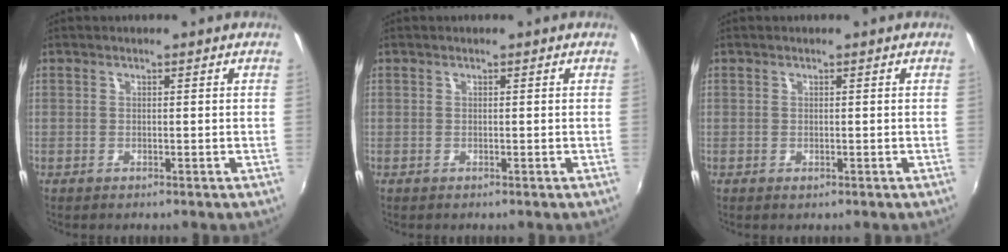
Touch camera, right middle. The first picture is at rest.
{"total": 0.0}
{"total": 0.0}